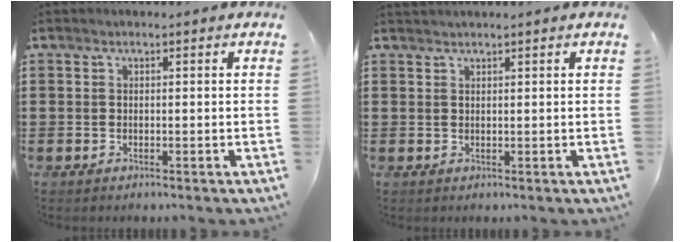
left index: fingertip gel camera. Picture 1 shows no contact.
{"total": 0.8, "force": [0.8, -0.1, 0.3], "torque": [-0.006, -0.002, 0.016]}